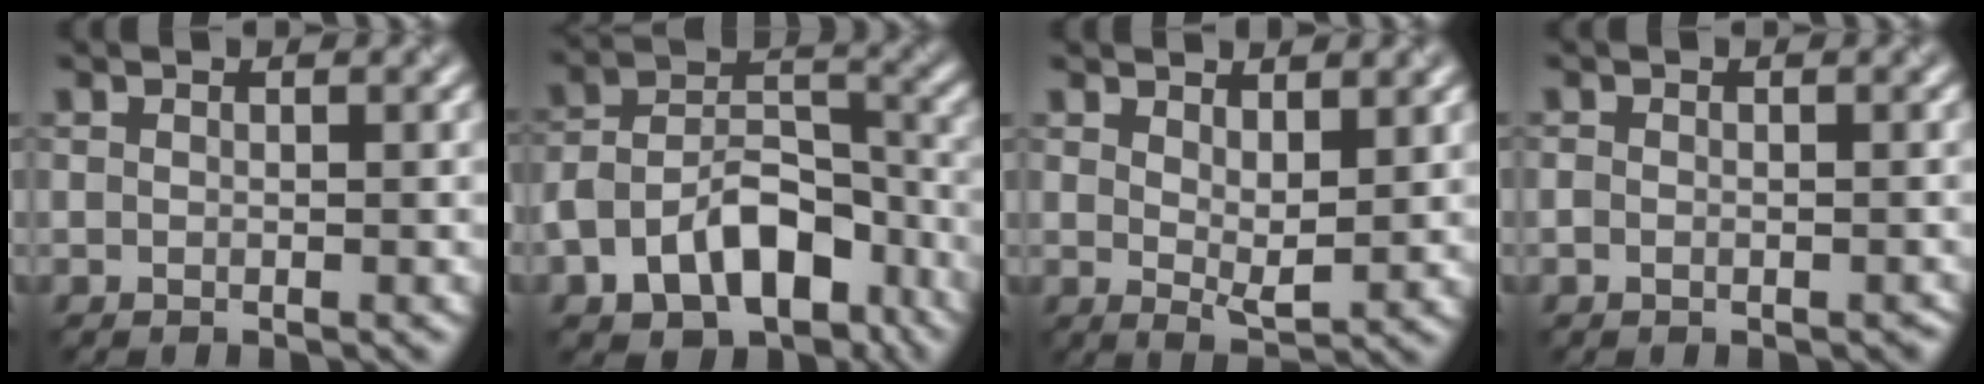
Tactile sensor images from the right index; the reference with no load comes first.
{"total": 9.2, "force": [-5.6, 5.1, 5.2], "torque": [-0.092, 0.009, -0.085]}
{"total": 2.3, "force": [1.4, 0.6, 1.7], "torque": [-0.035, -0.005, 0.037]}
{"total": 0.6, "force": [-0.5, -0.1, -0.3], "torque": [0.001, 0.004, 0.004]}